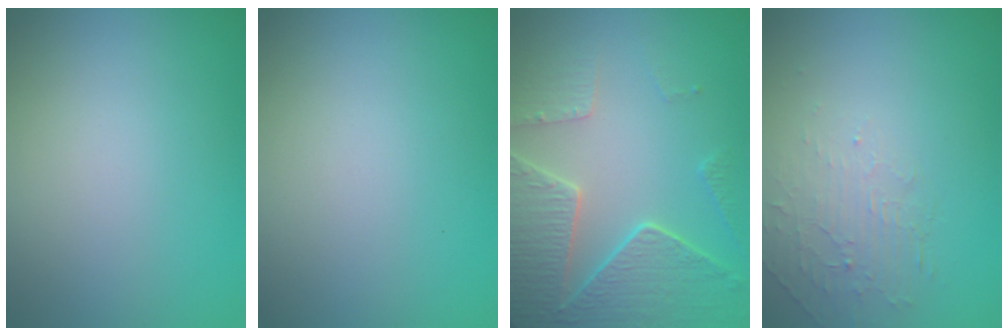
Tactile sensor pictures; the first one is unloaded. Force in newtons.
{"total": 0.0}
{"total": 6.2, "press": 5.2, "slide": 3.4}
{"total": 1.9, "press": 0.6, "slide": 1.8}